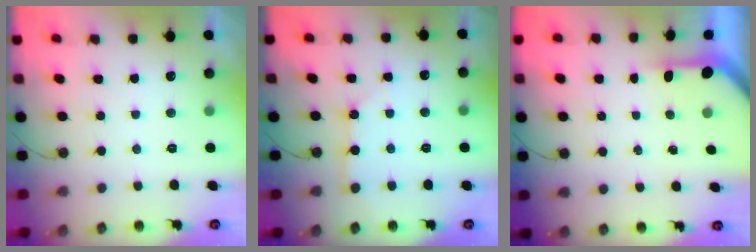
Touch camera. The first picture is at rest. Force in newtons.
{"total": 3.0, "press": 3.0, "slide": 0.4}
{"total": 3.1, "press": 3.1, "slide": 0.3}